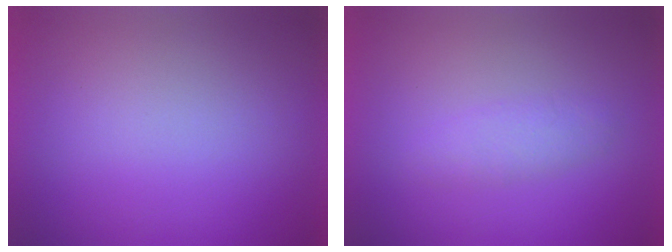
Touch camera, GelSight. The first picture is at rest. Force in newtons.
{"total": 2.3}